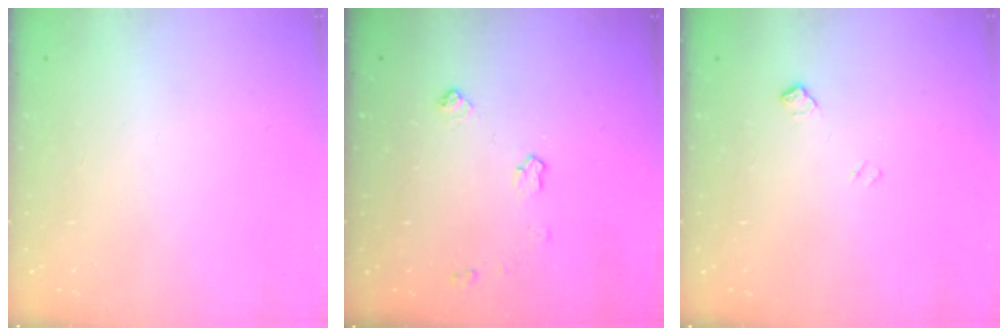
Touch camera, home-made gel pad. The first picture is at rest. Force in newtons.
{"total": 5.5, "press": 5.5, "slide": 0.7}
{"total": 5.6, "press": 5.6, "slide": 0.8}